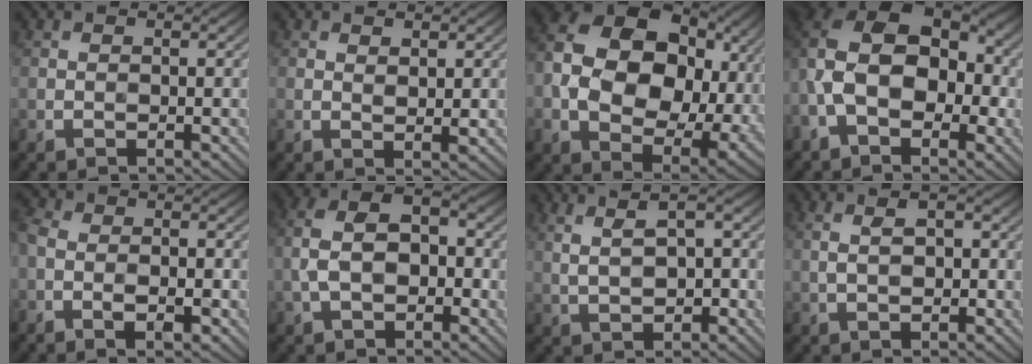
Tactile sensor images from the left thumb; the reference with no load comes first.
{"total": 1.6, "force": [0.8, 0.6, 1.2], "torque": [-0.022, -0.008, 0.019]}
{"total": 16.7, "force": [1.0, 12.0, 11.6], "torque": [-0.242, -0.016, 0.030]}
{"total": 13.0, "force": [-1.8, 8.8, 9.4], "torque": [-0.166, 0.011, -0.041]}
{"total": 6.4, "force": [-2.1, 3.8, 4.7], "torque": [-0.083, -0.004, -0.038]}
{"total": 7.2, "force": [-1.1, 4.6, 5.5], "torque": [-0.115, 0.006, -0.025]}
{"total": 5.7, "force": [1.8, 2.7, 4.8], "torque": [-0.083, 0.008, 0.032]}
{"total": 3.3, "force": [0.5, 1.6, 2.9], "torque": [-0.046, -0.005, 0.010]}